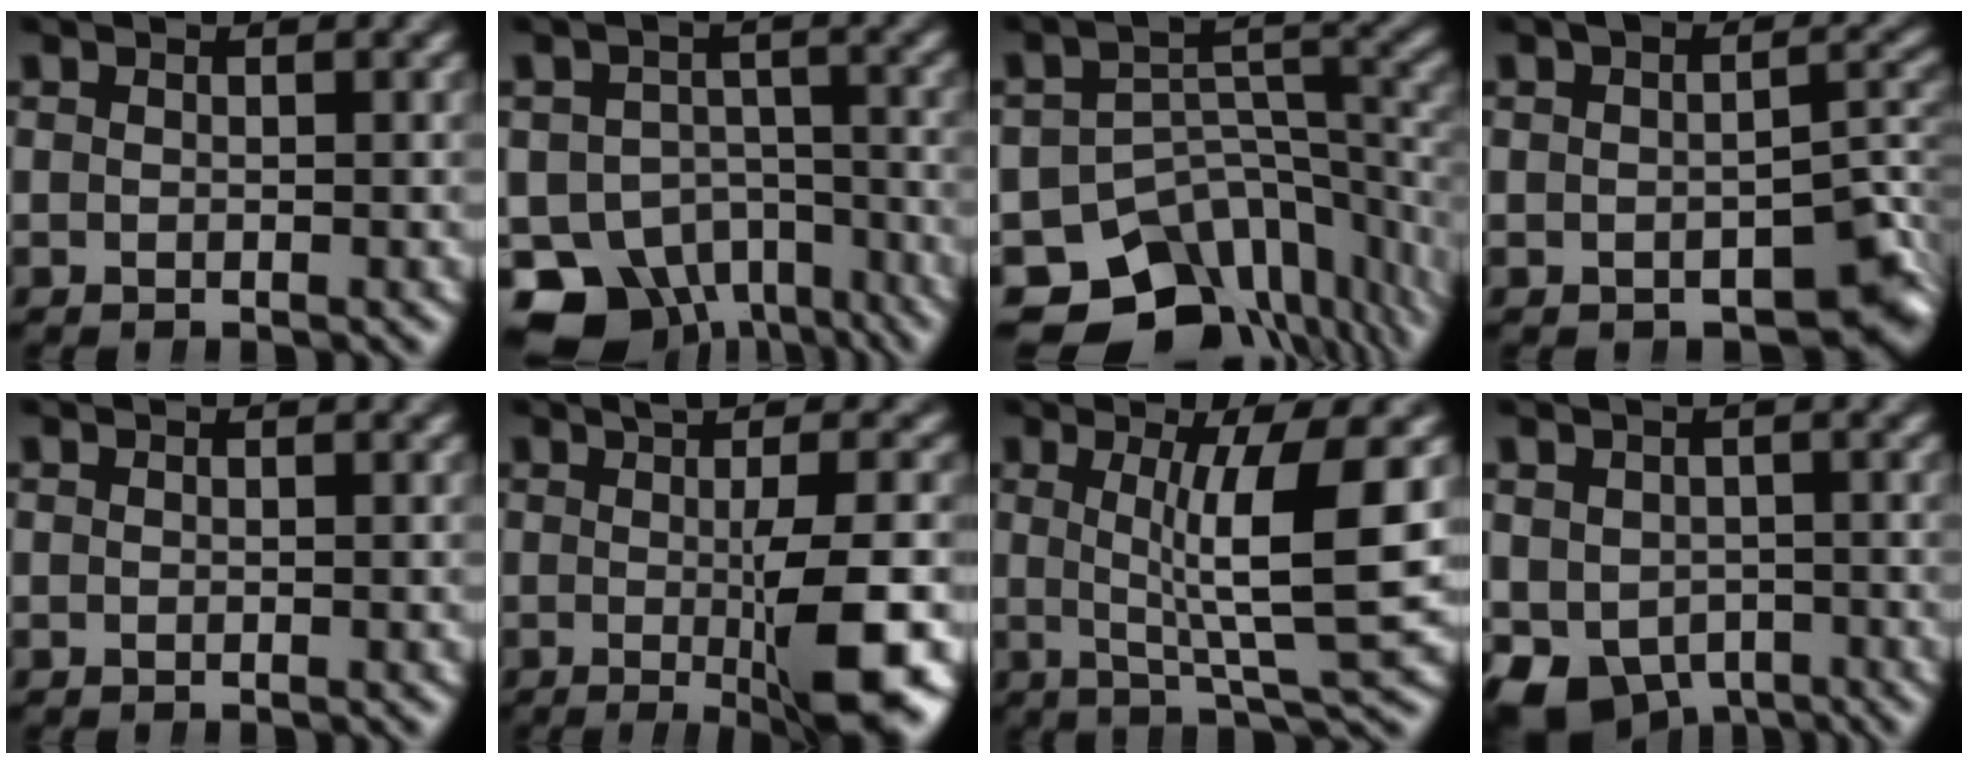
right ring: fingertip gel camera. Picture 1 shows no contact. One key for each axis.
{"total": 11.6, "fx": -7.2, "fy": 8.2, "fz": 4.0, "tx": -0.057, "ty": -0.052, "tz": -0.109}
{"total": 15.3, "fx": -9.0, "fy": 9.9, "fz": 7.6, "tx": -0.108, "ty": -0.057, "tz": -0.124}
{"total": 5.7, "fx": -2.2, "fy": 3.3, "fz": 4.1, "tx": -0.020, "ty": -0.004, "tz": -0.027}
{"total": 0.0}
{"total": 7.8, "fx": -0.4, "fy": 0.8, "fz": 7.8, "tx": -0.092, "ty": -0.003, "tz": -0.006}
{"total": 7.1, "fx": 1.6, "fy": 0.3, "fz": 6.9, "tx": -0.097, "ty": -0.005, "tz": 0.033}
{"total": 8.1, "fx": -4.5, "fy": 6.0, "fz": 3.1, "tx": -0.068, "ty": -0.055, "tz": -0.050}